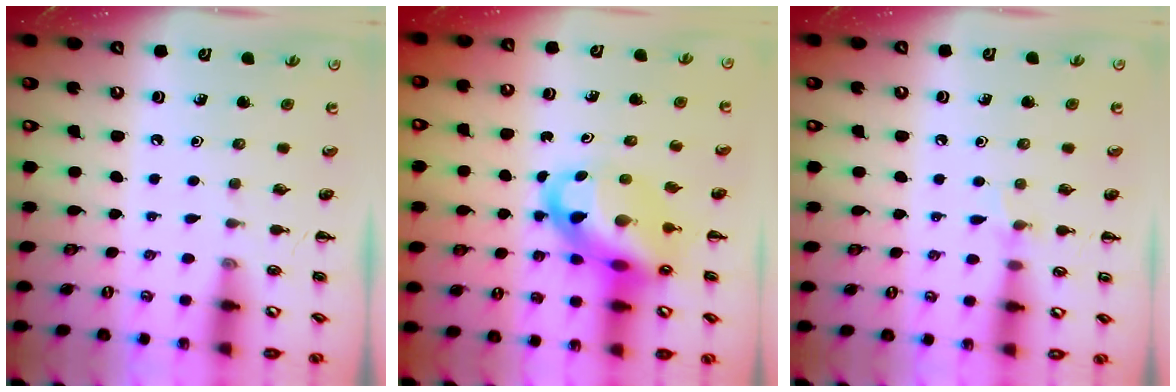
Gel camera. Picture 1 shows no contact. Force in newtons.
{"total": 14.1, "press": 13.6, "slide": 3.8}
{"total": 5.0, "press": 4.7, "slide": 1.7}